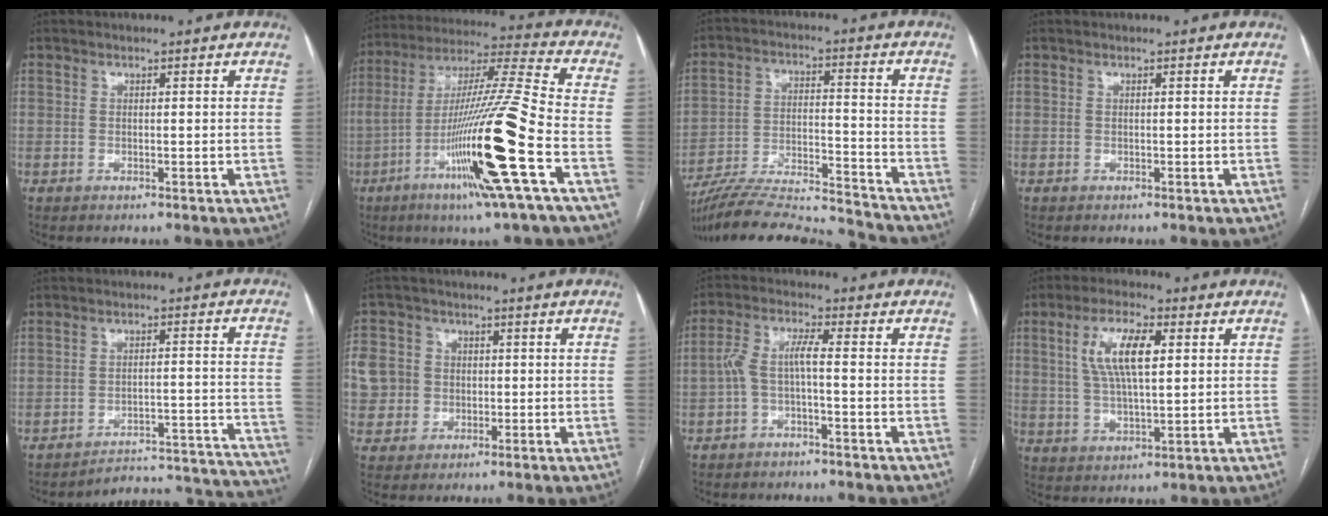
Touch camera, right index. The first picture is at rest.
{"total": 21.4, "force": [-7.5, -0.9, 20.1], "torque": [-0.388, -0.027, -0.147]}
{"total": 21.4, "force": [-20.1, 1.4, 7.1], "torque": [-0.139, -0.008, -0.317]}
{"total": 0.0}
{"total": 20.4, "force": [-20.2, 1.7, 2.6], "torque": [0.003, 0.029, -0.247]}
{"total": 12.3, "force": [-0.2, 11.7, 3.8], "torque": [-0.130, 0.040, 0.013]}
{"total": 5.0, "force": [-1.3, 0.7, 4.8], "torque": [-0.106, 0.026, -0.024]}
{"total": 9.5, "force": [2.6, 2.8, 8.7], "torque": [-0.174, 0.014, 0.053]}